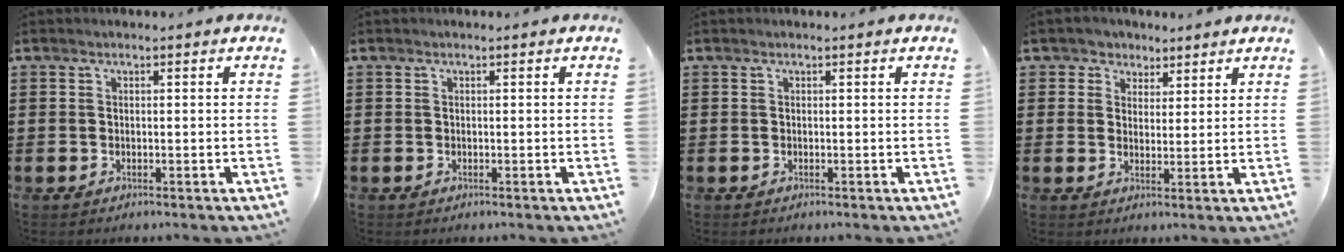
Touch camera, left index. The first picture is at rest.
{"total": 0.0}
{"total": 0.0}
{"total": 3.1, "force": [2.1, 2.2, -0.2], "torque": [-0.013, 0.013, 0.039]}